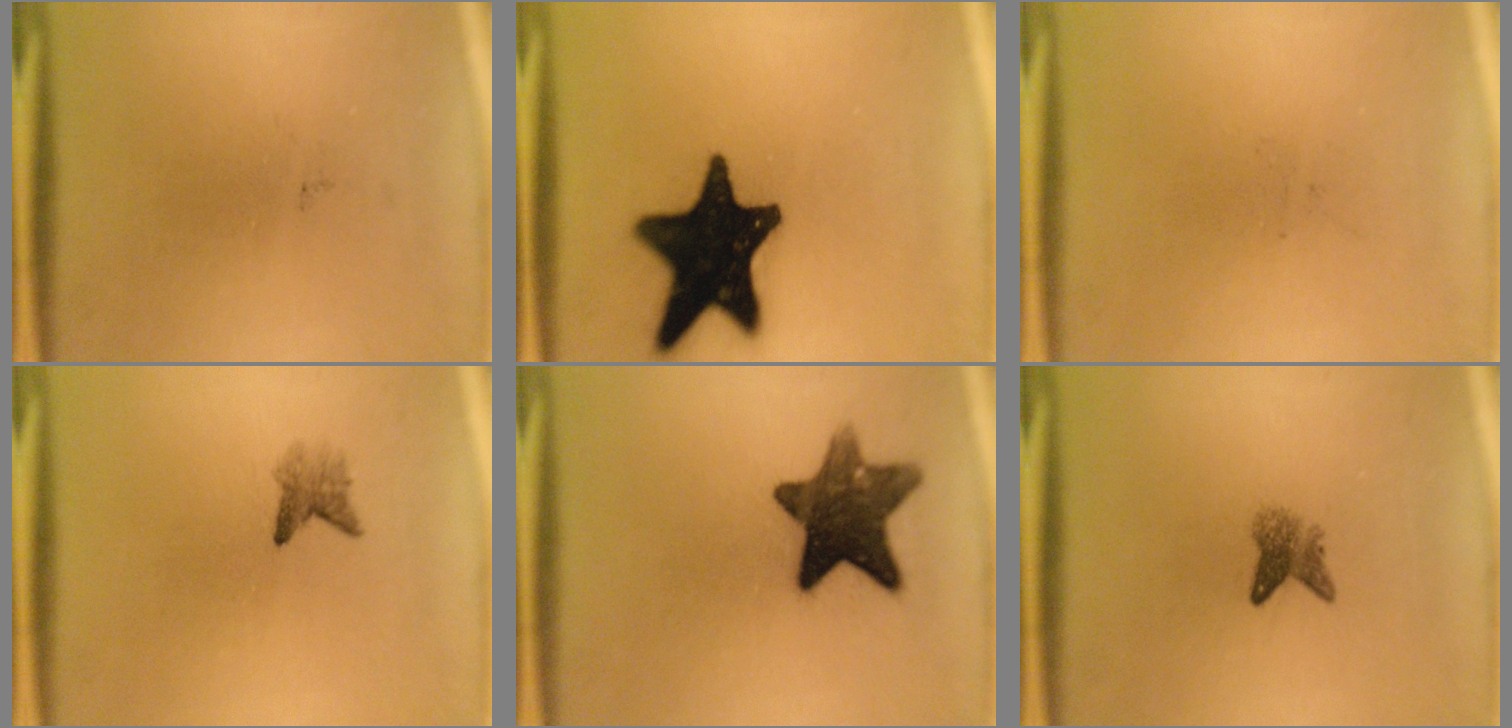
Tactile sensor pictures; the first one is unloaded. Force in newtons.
{"total": 19.6}
{"total": 0.0}
{"total": 2.0}
{"total": 12.3}
{"total": 2.6}